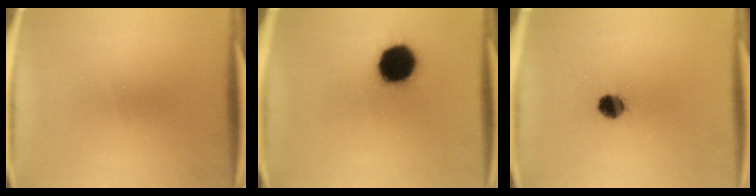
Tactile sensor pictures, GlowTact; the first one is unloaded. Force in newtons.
{"total": 14.6}
{"total": 5.0}